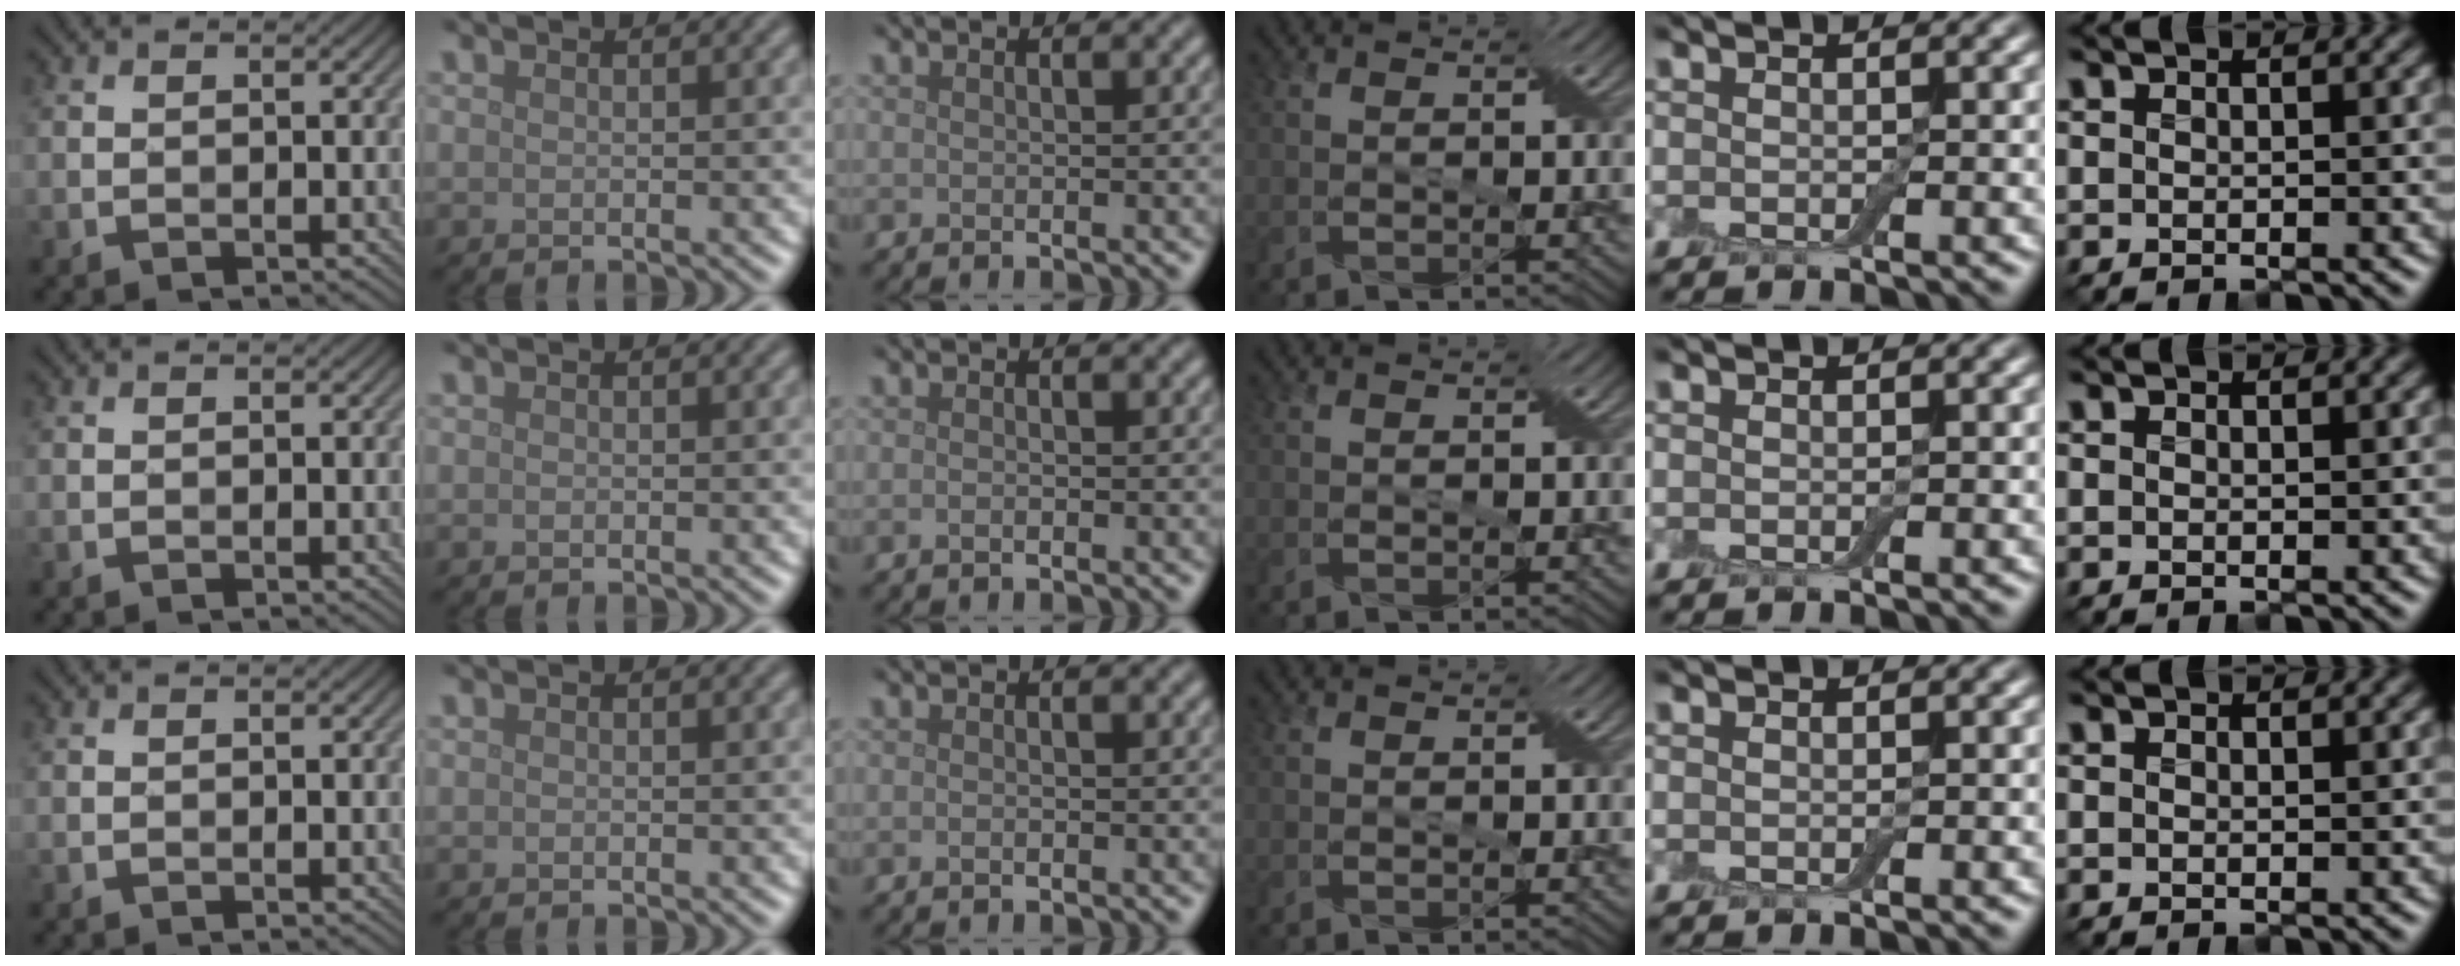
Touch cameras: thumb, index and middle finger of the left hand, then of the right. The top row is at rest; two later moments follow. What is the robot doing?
{"motion": "extract", "object": "drawer"}